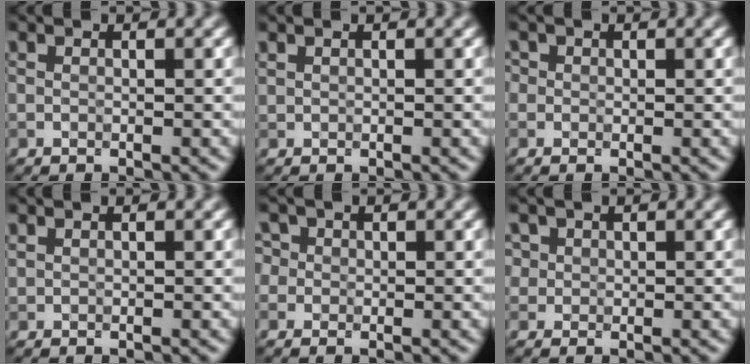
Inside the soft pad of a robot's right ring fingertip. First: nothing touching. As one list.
[{"total": 0.0}, {"total": 0.7, "force": [0.2, 0.7, -0.1], "torque": [0.002, 0.002, -0.005]}, {"total": 0.0}, {"total": 1.7, "force": [0.5, 1.6, 0.4], "torque": [0.007, 0.010, -0.017]}, {"total": 2.3, "force": [1.0, 2.0, 0.4], "torque": [0.007, 0.013, -0.010]}]